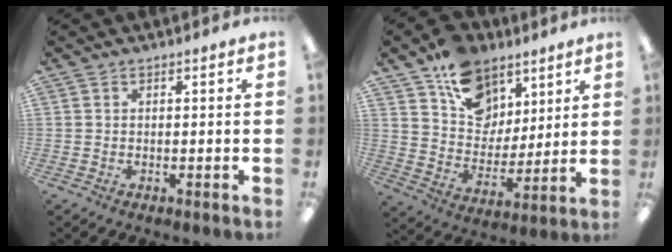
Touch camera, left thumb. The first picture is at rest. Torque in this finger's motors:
{"motor_torque": [2.02, 1.70, 1.00, -1.05, 0.35]}